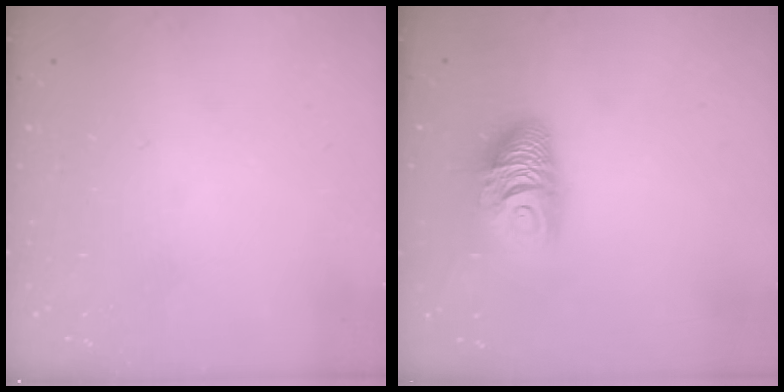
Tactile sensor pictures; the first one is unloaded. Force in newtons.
{"total": 10.2, "press": 10.2, "slide": 0.6}